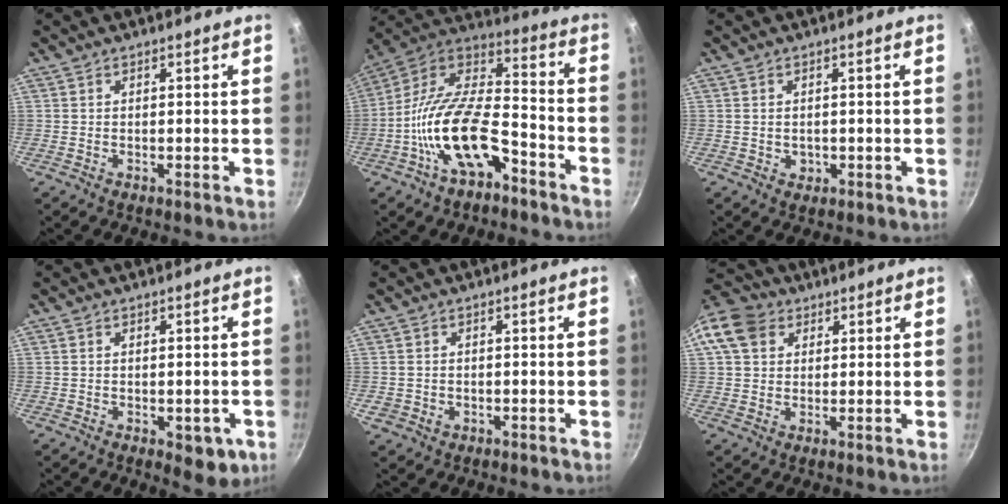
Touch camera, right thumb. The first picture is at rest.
{"total": 19.6, "force": [-8.4, 9.5, 15.0], "torque": [-0.256, 0.067, -0.167]}
{"total": 1.7, "force": [-0.2, 1.4, 0.9], "torque": [-0.010, 0.000, 0.000]}
{"total": 5.7, "force": [-1.7, 3.1, 4.4], "torque": [-0.032, 0.005, -0.015]}
{"total": 2.4, "force": [-0.5, 2.0, 1.1], "torque": [-0.019, 0.000, -0.004]}
{"total": 10.2, "force": [3.4, 8.1, 5.1], "torque": [-0.083, 0.014, 0.049]}